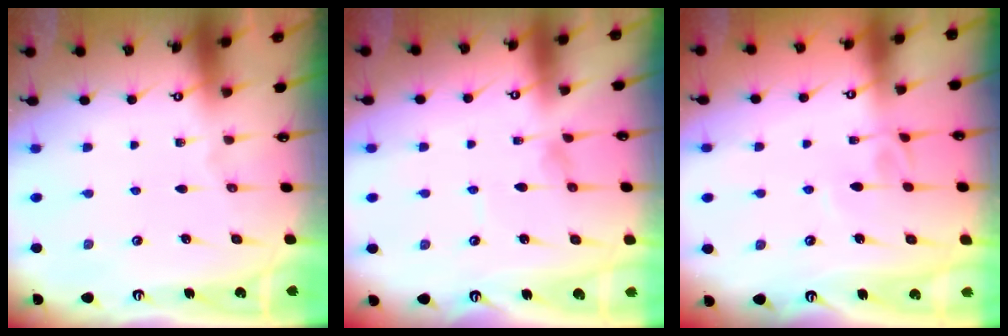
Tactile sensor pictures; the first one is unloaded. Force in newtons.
{"total": 0.0}
{"total": 3.9, "press": 3.9, "slide": 0.1}